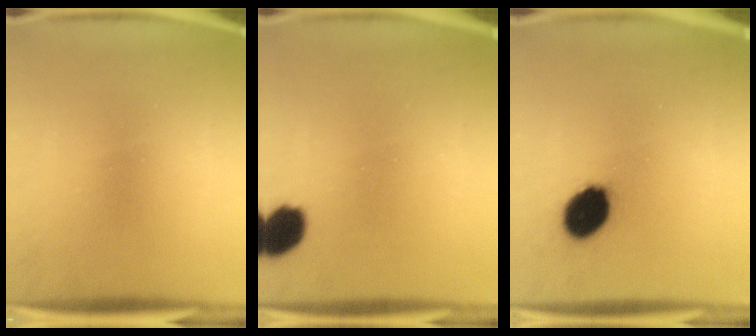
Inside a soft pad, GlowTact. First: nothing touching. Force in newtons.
{"total": 7.5}
{"total": 10.8}